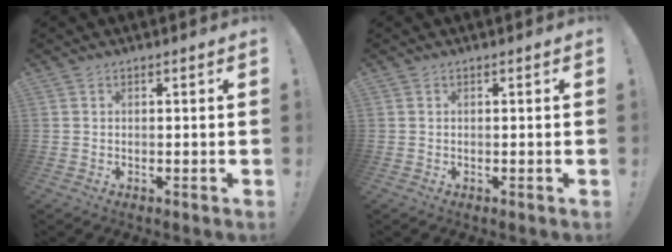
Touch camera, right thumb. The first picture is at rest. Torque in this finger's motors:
{"motor_torque": [-0.09, -0.06, 0.00, 0.00, 0.00]}